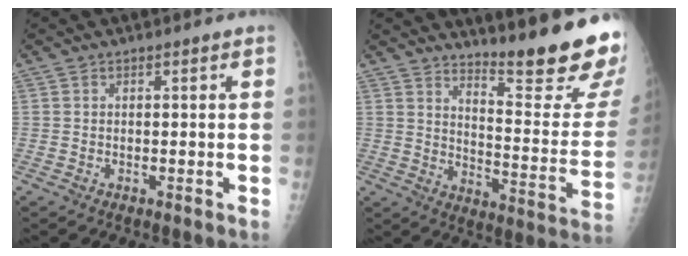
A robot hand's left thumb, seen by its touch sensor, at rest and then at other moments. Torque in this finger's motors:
{"motor_torque": [0.46, 0.33, 0.07, -0.12, 0.09]}